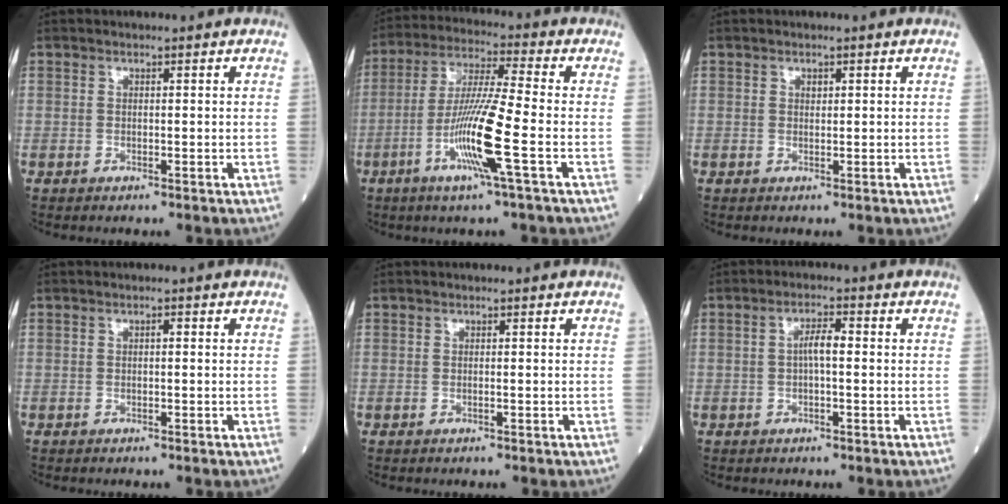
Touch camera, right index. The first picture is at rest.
{"total": 11.7, "force": [-3.8, -0.9, 11.0], "torque": [-0.215, -0.013, -0.080]}
{"total": 0.6, "force": [0.3, 0.4, 0.4], "torque": [-0.004, -0.001, 0.005]}
{"total": 0.6, "force": [0.0, 0.2, 0.5], "torque": [-0.007, 0.002, -0.001]}
{"total": 0.0}
{"total": 2.9, "force": [0.0, 0.6, 2.8], "torque": [-0.051, 0.007, -0.001]}